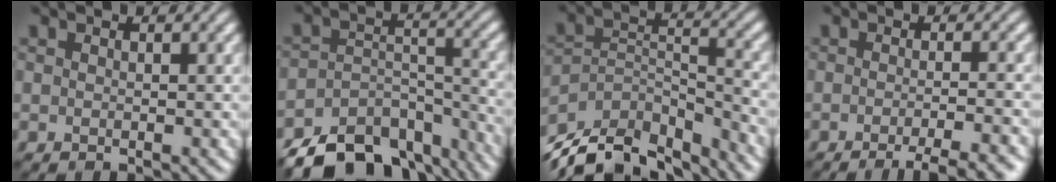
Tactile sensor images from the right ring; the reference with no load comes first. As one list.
[{"total": 11.5, "force": [-9.4, 4.9, 4.3], "torque": [-0.072, -0.007, -0.135]}, {"total": 13.5, "force": [-11.3, 5.9, 4.5], "torque": [-0.086, 0.001, -0.169]}, {"total": 5.5, "force": [-3.4, 1.2, 4.1], "torque": [-0.042, 0.000, -0.045]}]